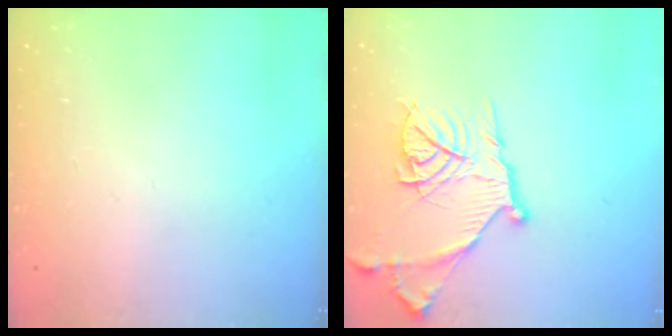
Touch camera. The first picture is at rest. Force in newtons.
{"total": 17.5, "press": 17.4, "slide": 1.6}